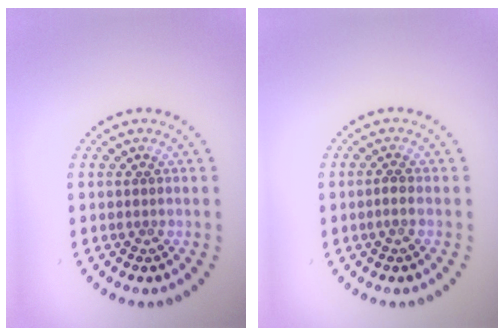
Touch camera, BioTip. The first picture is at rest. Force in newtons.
{"total": 0.6, "press": 0.3, "slide": 0.5}